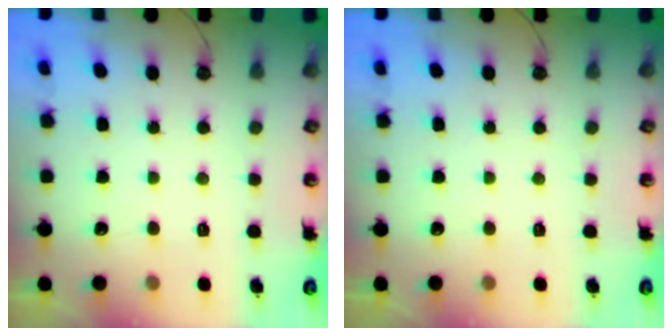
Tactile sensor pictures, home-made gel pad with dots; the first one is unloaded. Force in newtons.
{"total": 0.0}